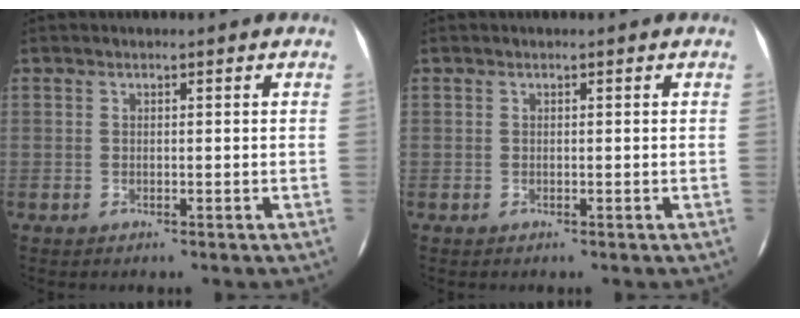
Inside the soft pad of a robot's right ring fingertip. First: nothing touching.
{"total": 0.0}